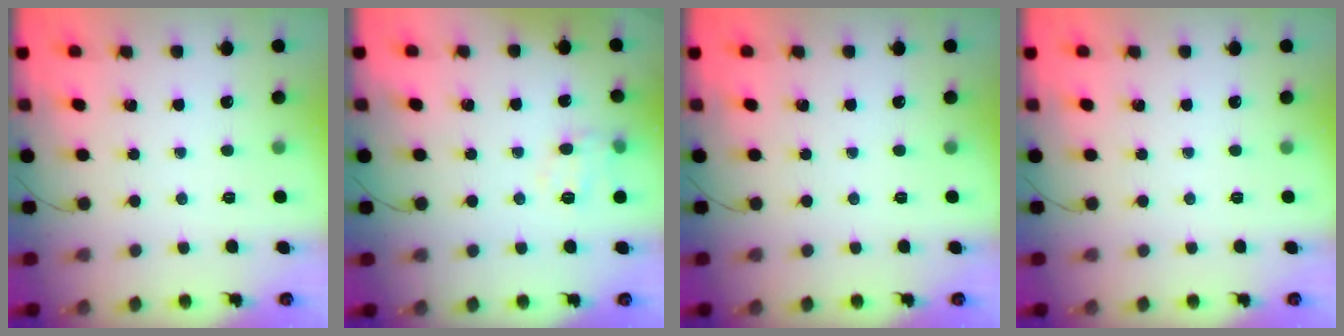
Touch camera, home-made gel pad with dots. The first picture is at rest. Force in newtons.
{"total": 7.0, "press": 6.9, "slide": 0.7}
{"total": 0.0}
{"total": 0.0}